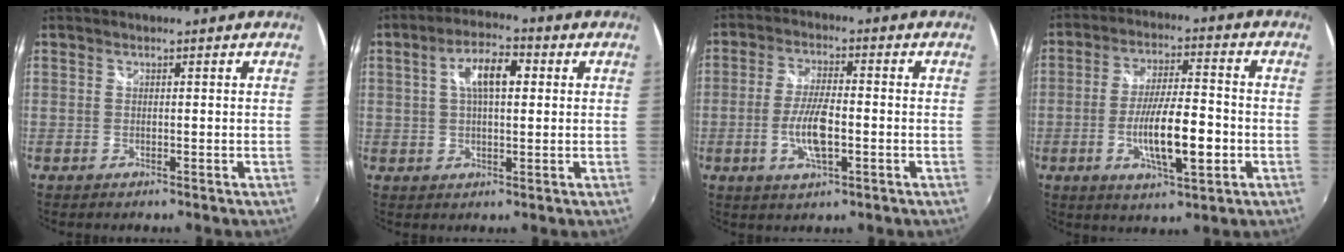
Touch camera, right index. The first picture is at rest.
{"total": 7.6, "force": [1.8, 3.2, 6.6], "torque": [-0.119, 0.018, 0.029]}
{"total": 7.8, "force": [-2.0, 2.5, 7.1], "torque": [-0.143, -0.001, -0.037]}
{"total": 11.7, "force": [-3.3, 2.6, 10.9], "torque": [-0.202, -0.009, -0.052]}